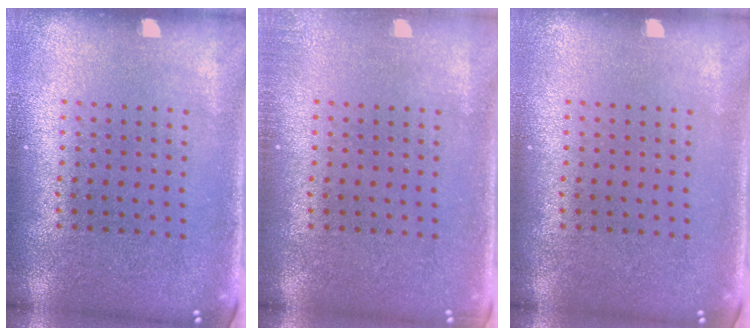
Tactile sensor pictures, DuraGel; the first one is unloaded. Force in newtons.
{"total": 0.9, "press": 0.8, "slide": 0.3}
{"total": 0.0}